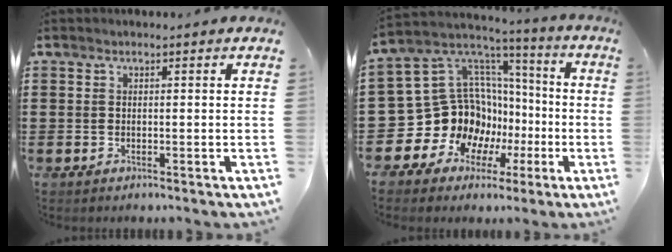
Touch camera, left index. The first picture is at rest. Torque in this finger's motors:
{"motor_torque": [1.27, 0.87, 0.44, 0.05]}